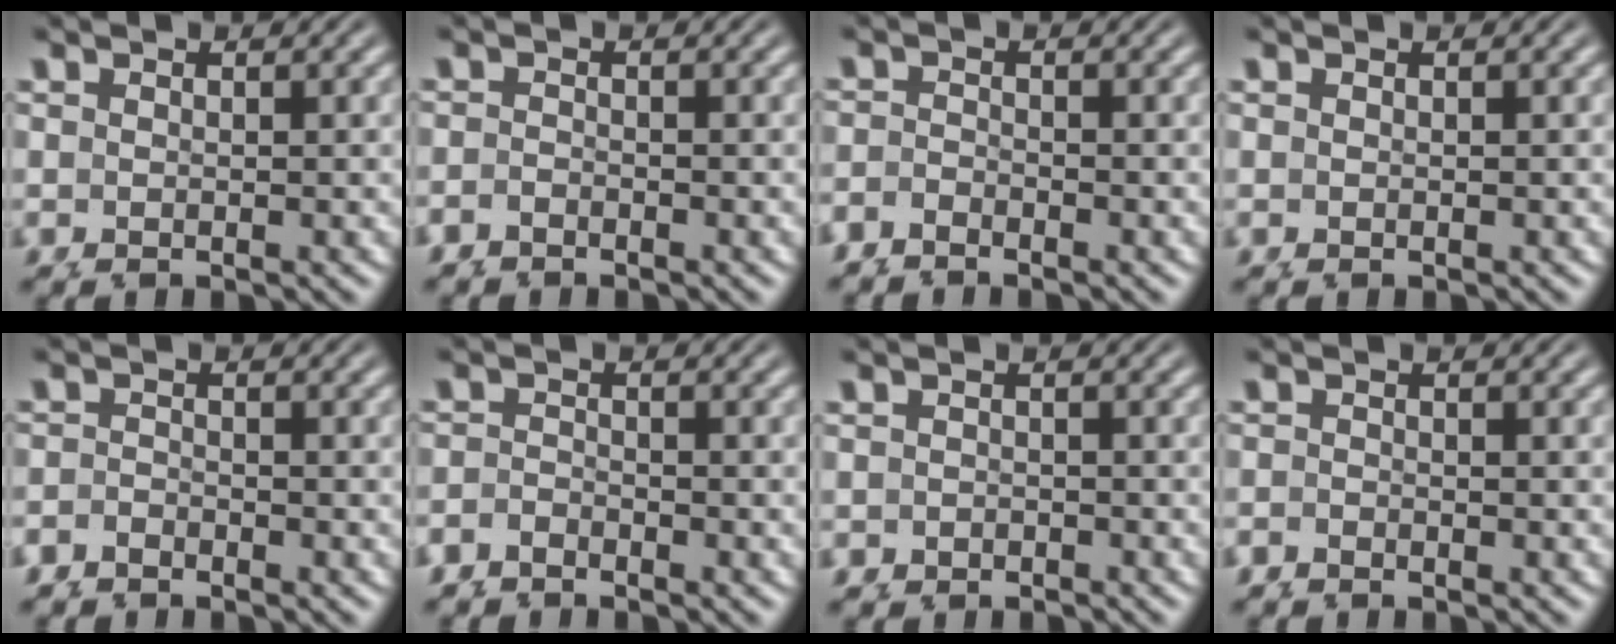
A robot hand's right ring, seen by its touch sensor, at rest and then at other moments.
{"total": 0.8, "force": [-0.8, -0.1, -0.3], "torque": [0.012, 0.002, -0.017]}
{"total": 1.2, "force": [-1.2, 0.0, -0.1], "torque": [0.006, -0.002, -0.023]}
{"total": 0.0}
{"total": 1.1, "force": [-1.0, 0.0, -0.4], "torque": [0.011, -0.003, -0.020]}
{"total": 1.3, "force": [-1.3, 0.1, -0.3], "torque": [0.008, -0.003, -0.024]}
{"total": 1.0, "force": [-0.8, 0.1, -0.6], "torque": [0.016, 0.001, -0.014]}
{"total": 0.7, "force": [-0.7, -0.1, -0.2], "torque": [0.011, 0.004, -0.016]}